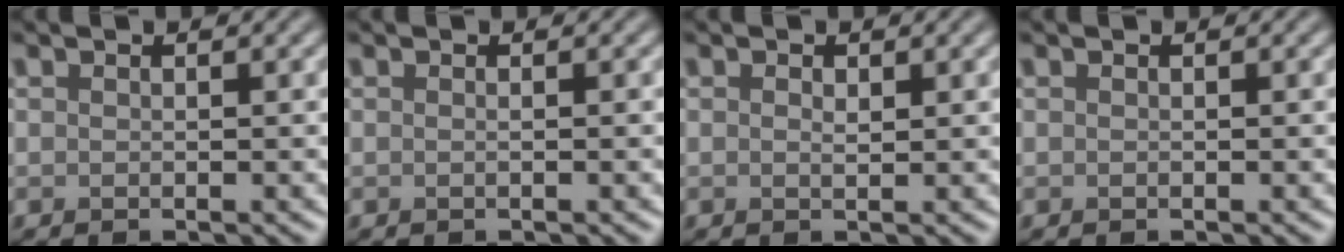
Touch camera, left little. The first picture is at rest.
{"total": 0.5, "force": [0.0, 0.1, 0.5], "torque": [-0.008, -0.003, -0.004]}
{"total": 0.7, "force": [0.2, 0.3, 0.6], "torque": [-0.010, -0.001, 0.003]}
{"total": 0.0}